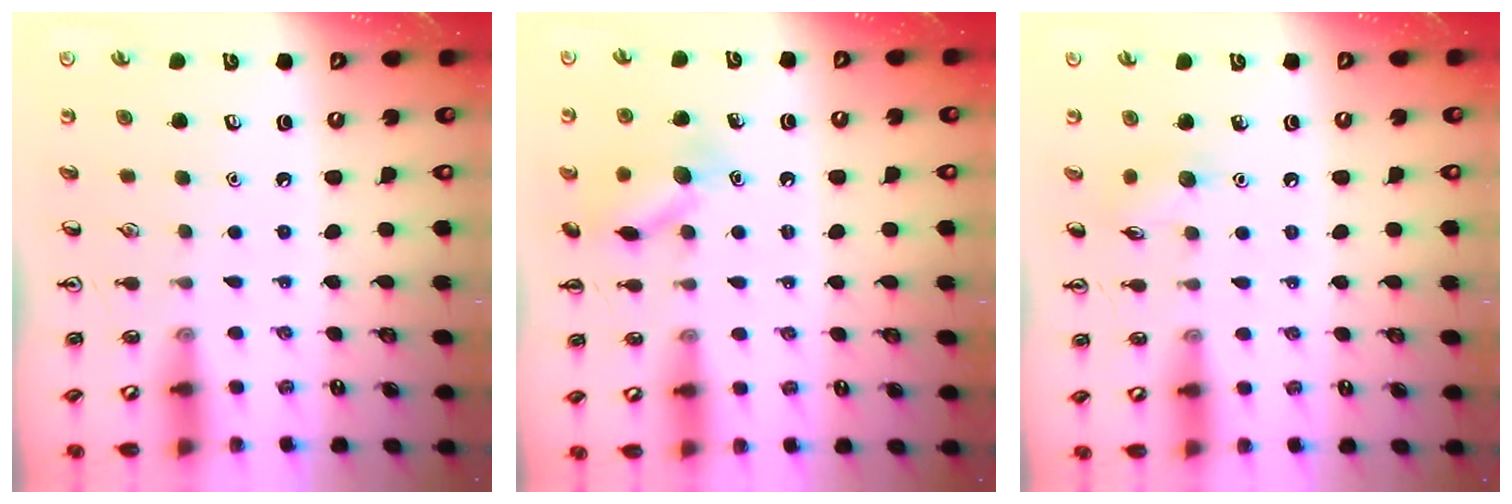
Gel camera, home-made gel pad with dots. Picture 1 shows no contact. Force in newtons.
{"total": 10.9, "press": 10.9, "slide": 0.5}
{"total": 6.2, "press": 6.0, "slide": 1.7}